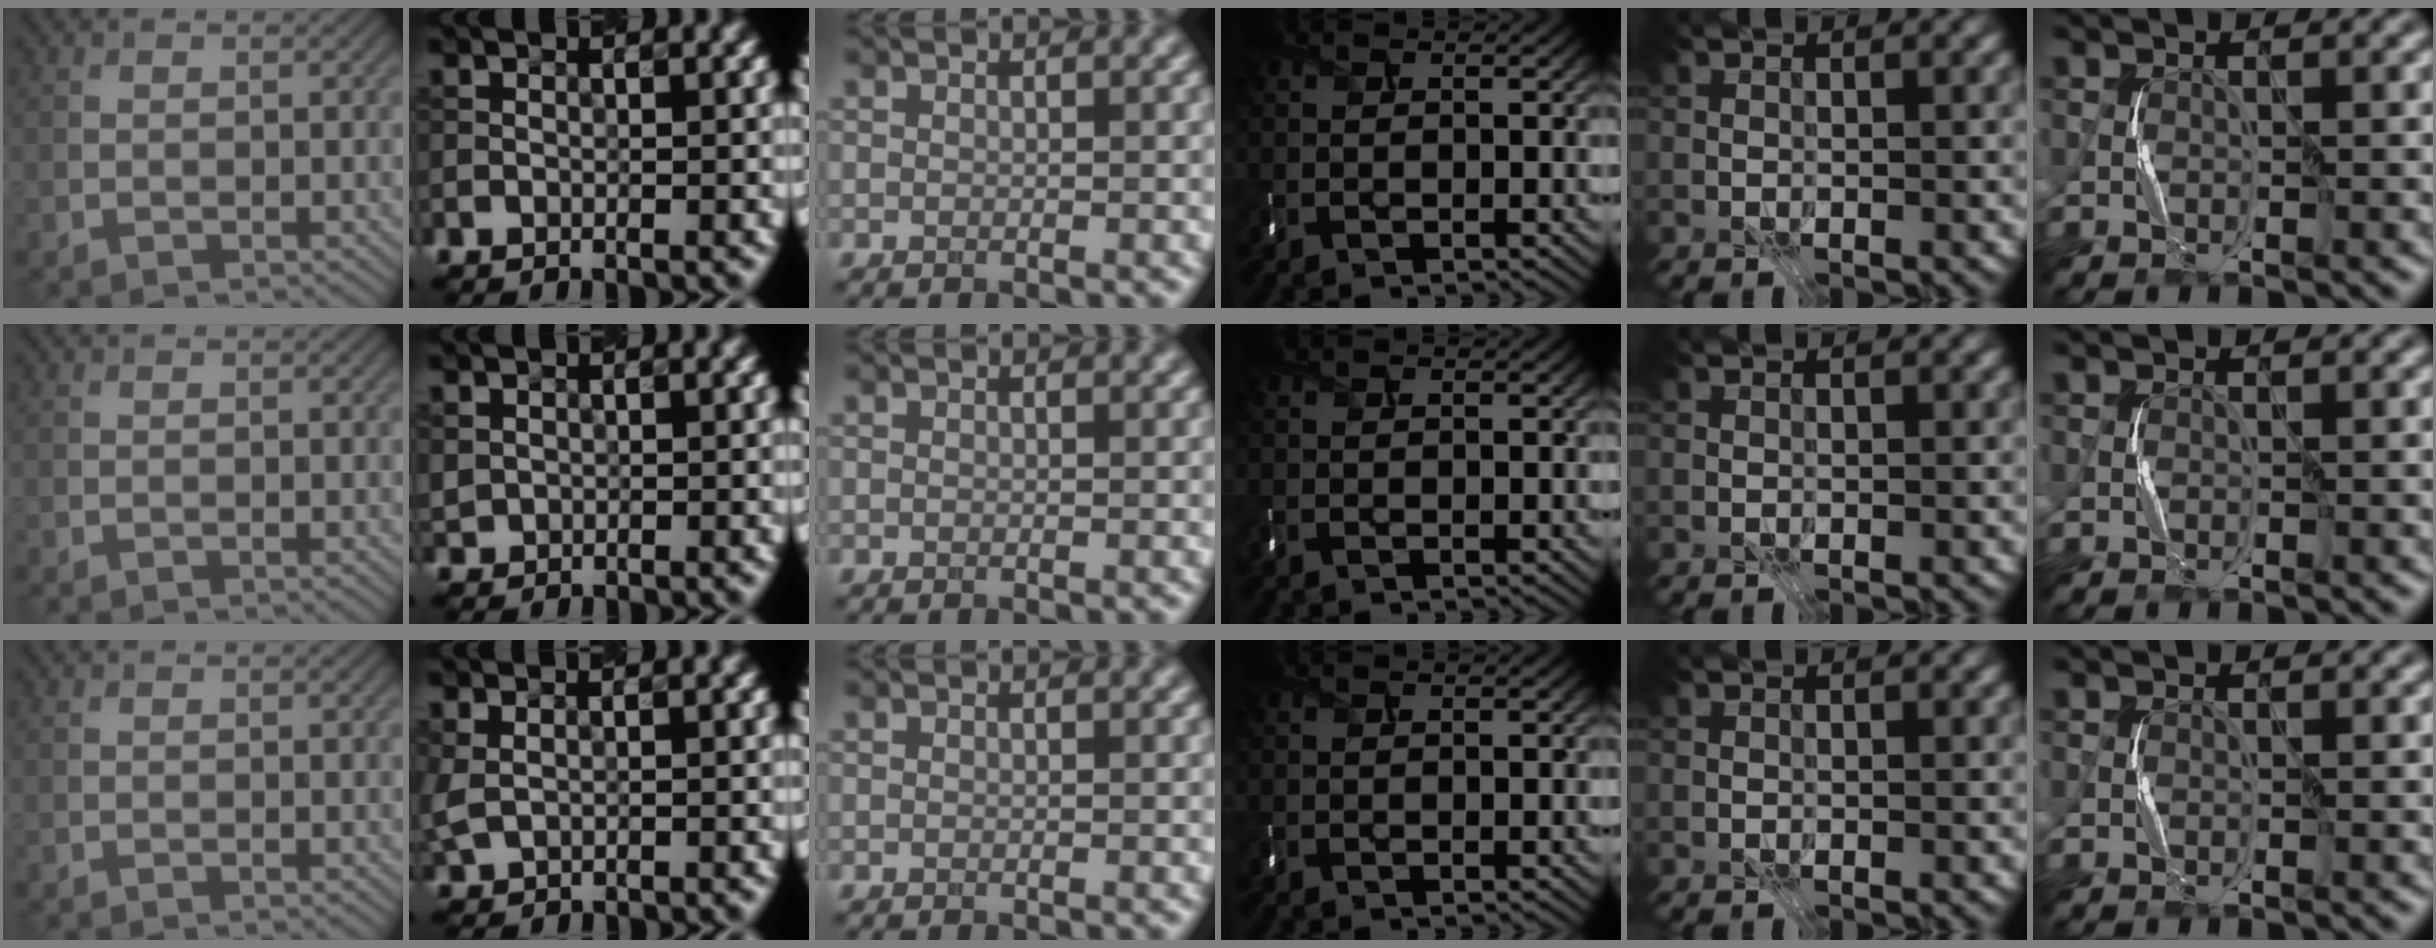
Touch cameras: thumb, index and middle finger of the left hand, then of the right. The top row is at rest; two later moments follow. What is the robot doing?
{"motion": "press", "object": "mouse"}